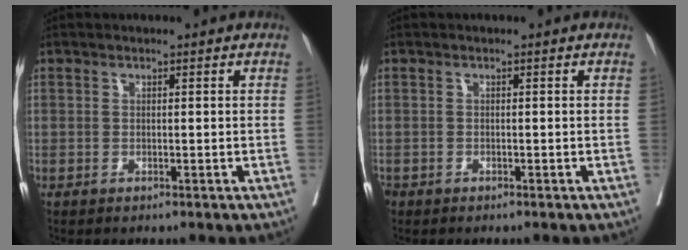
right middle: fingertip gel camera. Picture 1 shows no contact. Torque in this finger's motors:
{"motor_torque": [-0.04, -0.03, 0.00, 0.00]}